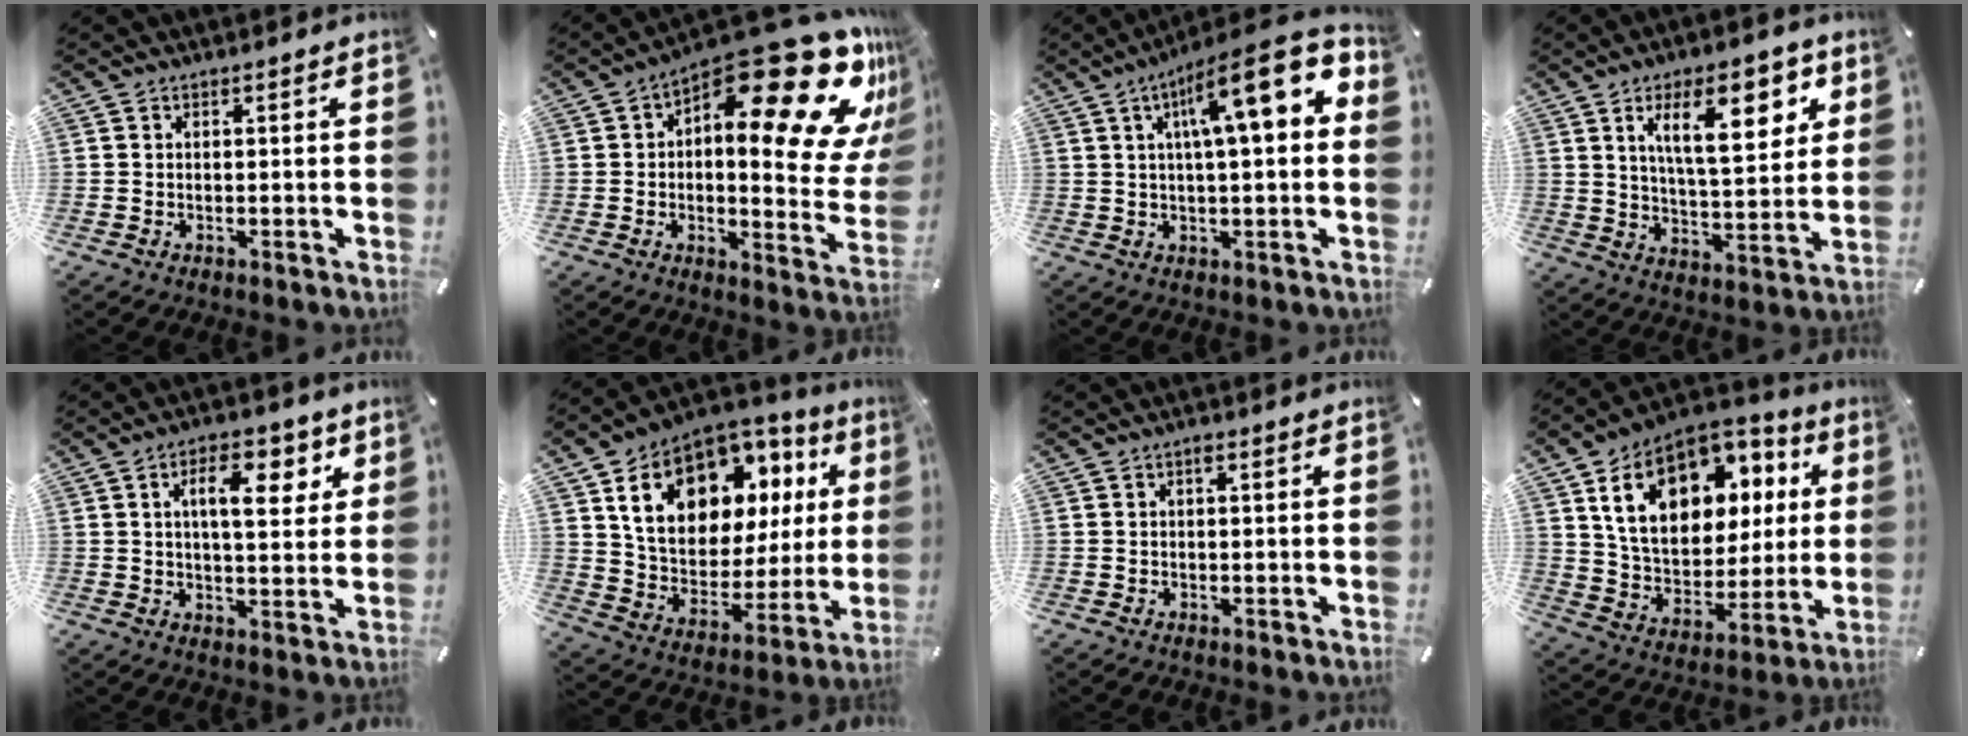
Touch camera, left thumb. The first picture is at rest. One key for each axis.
{"total": 27.2, "fx": 14.3, "fy": 10.4, "fz": 20.6, "tx": -0.257, "ty": -0.119, "tz": 0.238}
{"total": 16.0, "fx": 5.8, "fy": 3.7, "fz": 14.4, "tx": -0.222, "ty": -0.029, "tz": 0.087}
{"total": 16.2, "fx": 7.5, "fy": 6.8, "fz": 12.7, "tx": -0.194, "ty": -0.016, "tz": 0.119}
{"total": 10.6, "fx": 4.2, "fy": 4.9, "fz": 8.4, "tx": -0.126, "ty": -0.005, "tz": 0.064}
{"total": 18.1, "fx": 8.6, "fy": 12.4, "fz": 10.0, "tx": -0.172, "ty": -0.047, "tz": 0.157}
{"total": 0.9, "fx": 0.3, "fy": 0.4, "fz": 0.8, "tx": -0.015, "ty": 0.005, "tz": 0.003}
{"total": 19.5, "fx": 8.3, "fy": 13.5, "fz": 11.4, "tx": -0.206, "ty": -0.032, "tz": 0.154}